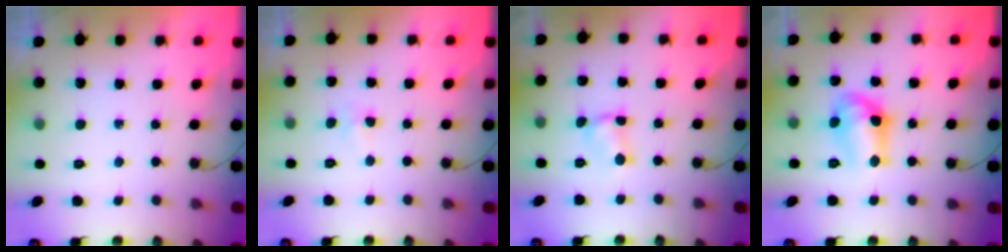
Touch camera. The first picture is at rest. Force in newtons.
{"total": 2.7, "press": 2.0, "slide": 1.8}
{"total": 2.6, "press": 2.6, "slide": 0.3}
{"total": 11.3, "press": 11.0, "slide": 2.1}